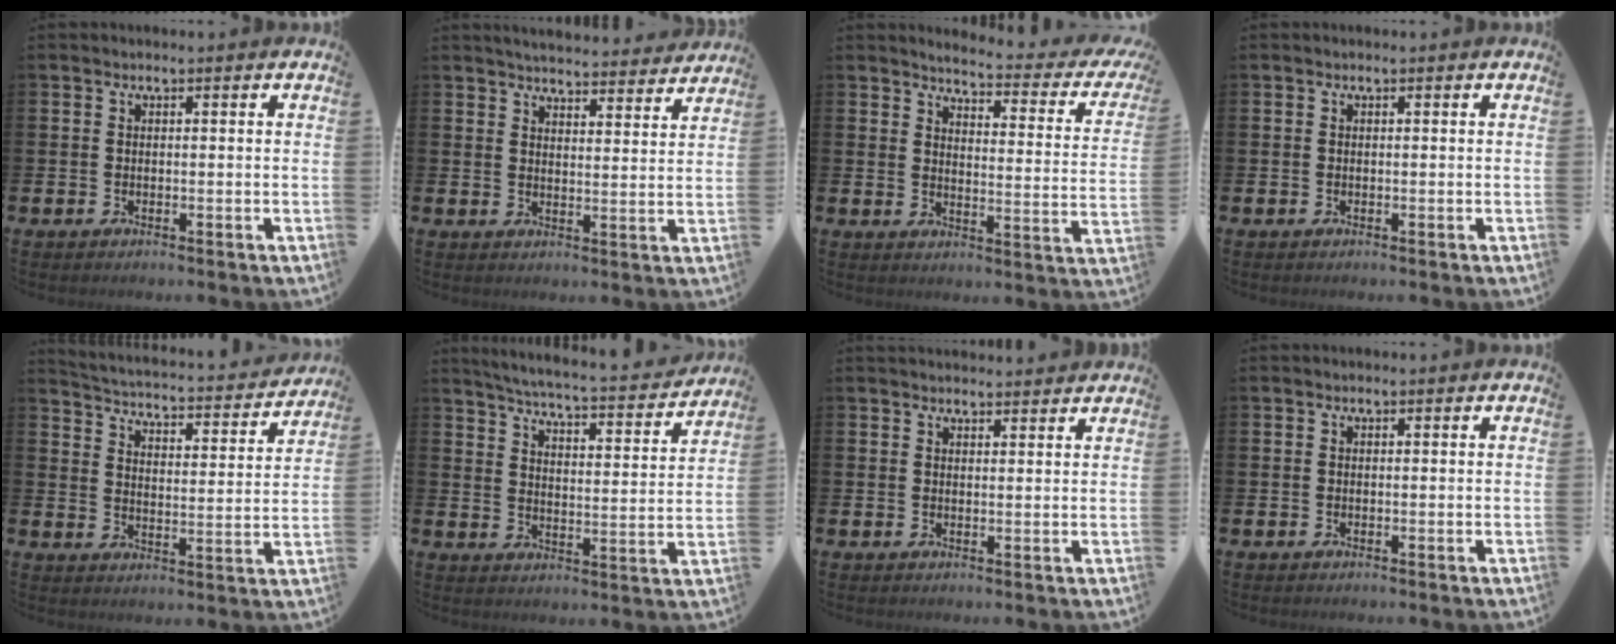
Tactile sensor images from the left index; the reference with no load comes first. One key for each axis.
{"total": 4.9, "fx": 4.9, "fy": 0.5, "fz": 0.3, "tx": -0.005, "ty": -0.041, "tz": 0.084}
{"total": 3.3, "fx": 3.1, "fy": 0.7, "fz": 0.9, "tx": -0.031, "ty": -0.035, "tz": 0.043}
{"total": 0.0}
{"total": 3.8, "fx": 3.6, "fy": 0.7, "fz": 0.8, "tx": -0.036, "ty": -0.040, "tz": 0.053}
{"total": 5.0, "fx": 4.7, "fy": -0.1, "fz": 1.5, "tx": -0.048, "ty": -0.042, "tz": 0.074}
{"total": 2.3, "fx": 2.2, "fy": 0.3, "fz": 0.0, "tx": 0.011, "ty": -0.014, "tz": 0.038}
{"total": 0.0}